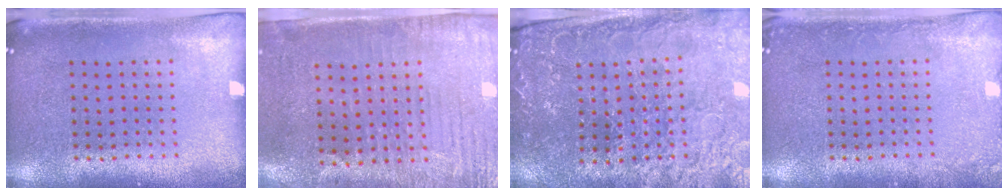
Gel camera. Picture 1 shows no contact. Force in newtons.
{"total": 3.1, "press": 2.6, "slide": 1.7}
{"total": 3.2, "press": 3.2, "slide": 0.4}
{"total": 1.4, "press": 1.4, "slide": 0.2}